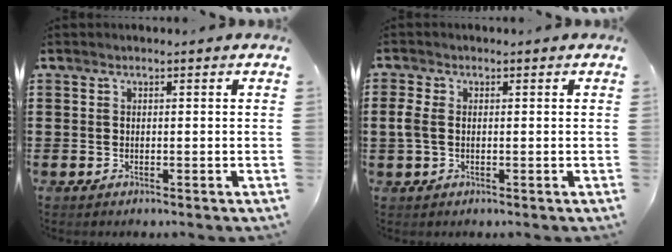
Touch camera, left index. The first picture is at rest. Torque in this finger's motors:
{"motor_torque": [0.54, -0.06, 0.21, 0.05]}